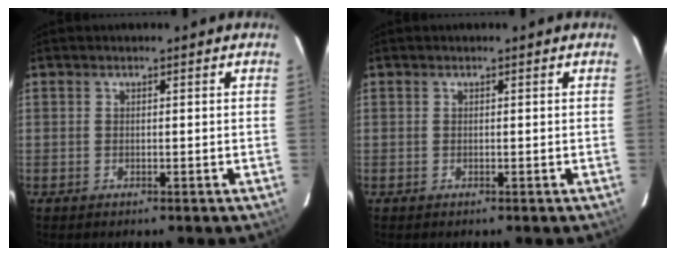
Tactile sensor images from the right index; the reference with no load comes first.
{"total": 0.0}